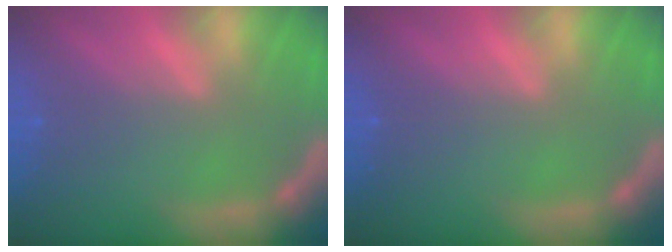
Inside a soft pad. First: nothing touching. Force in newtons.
{"total": 0.0}